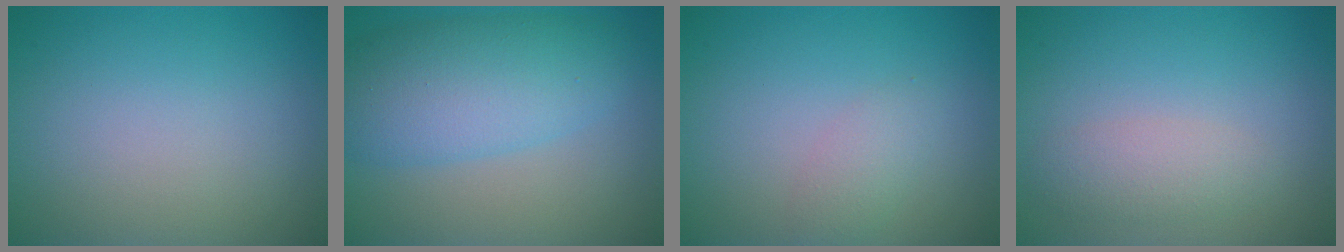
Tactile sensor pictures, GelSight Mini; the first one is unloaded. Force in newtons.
{"total": 7.0, "press": 7.0, "slide": 0.3}
{"total": 1.5, "press": 1.5, "slide": 0.1}
{"total": 2.1, "press": 2.1, "slide": 0.1}